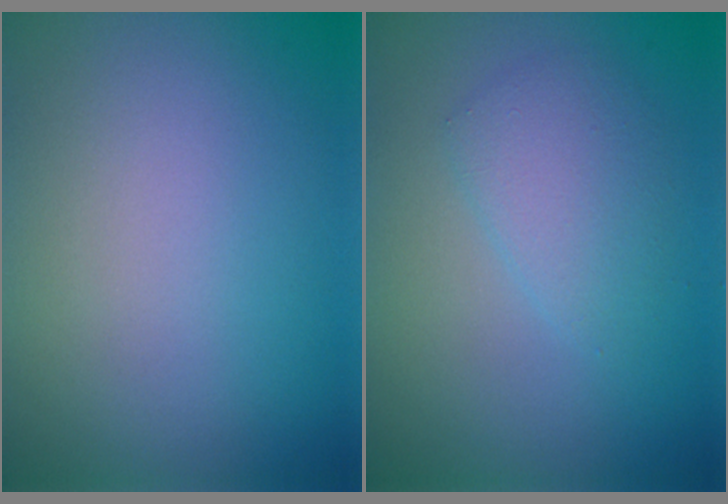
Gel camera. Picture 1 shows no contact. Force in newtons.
{"total": 2.4, "press": 2.4, "slide": 0.1}